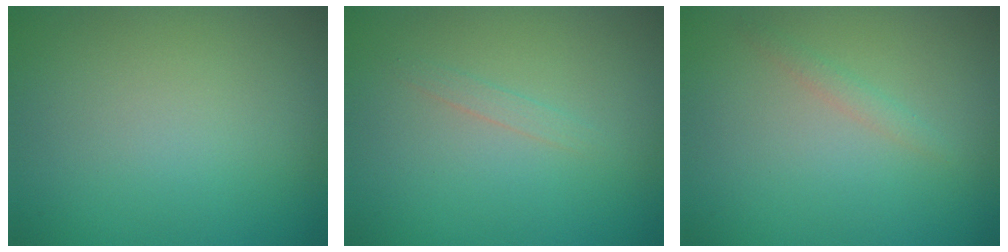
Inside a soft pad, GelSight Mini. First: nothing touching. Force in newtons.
{"total": 0.8, "press": 0.8, "slide": 0.1}
{"total": 1.0, "press": 1.0, "slide": 0.0}